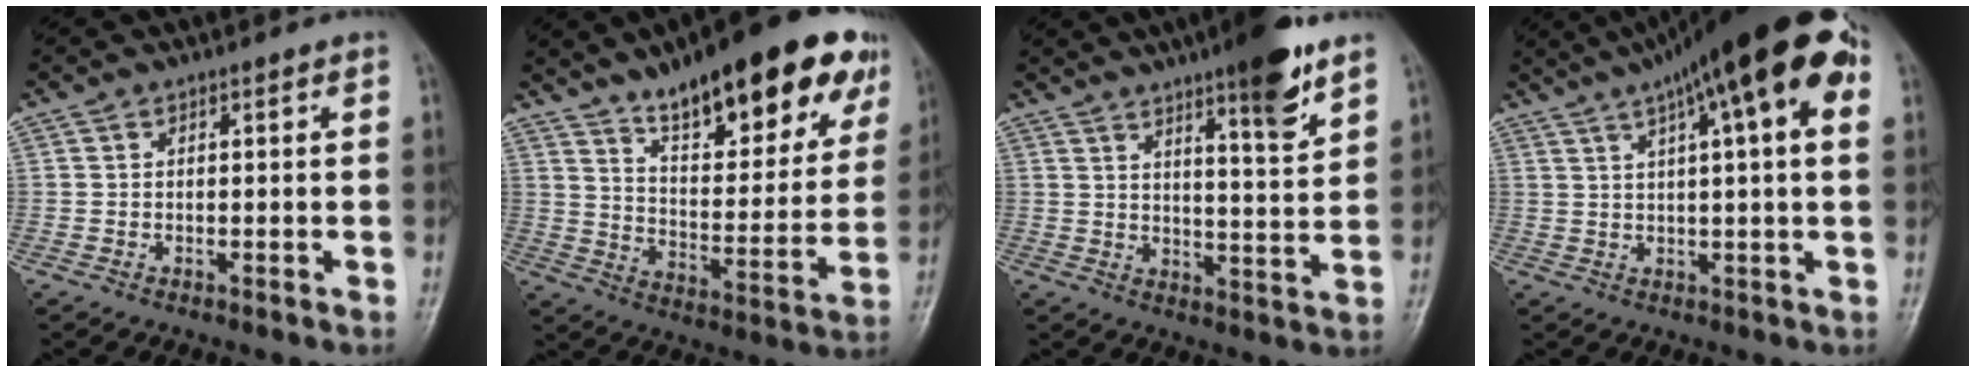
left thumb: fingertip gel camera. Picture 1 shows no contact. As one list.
[{"total": 25.3, "force": [16.4, 8.2, 17.5], "torque": [-0.203, -0.057, 0.248]}, {"total": 11.2, "force": [7.2, 1.6, 8.4], "torque": [-0.111, -0.045, 0.106]}, {"total": 19.2, "force": [8.4, 4.1, 16.7], "torque": [-0.260, 0.030, 0.123]}]